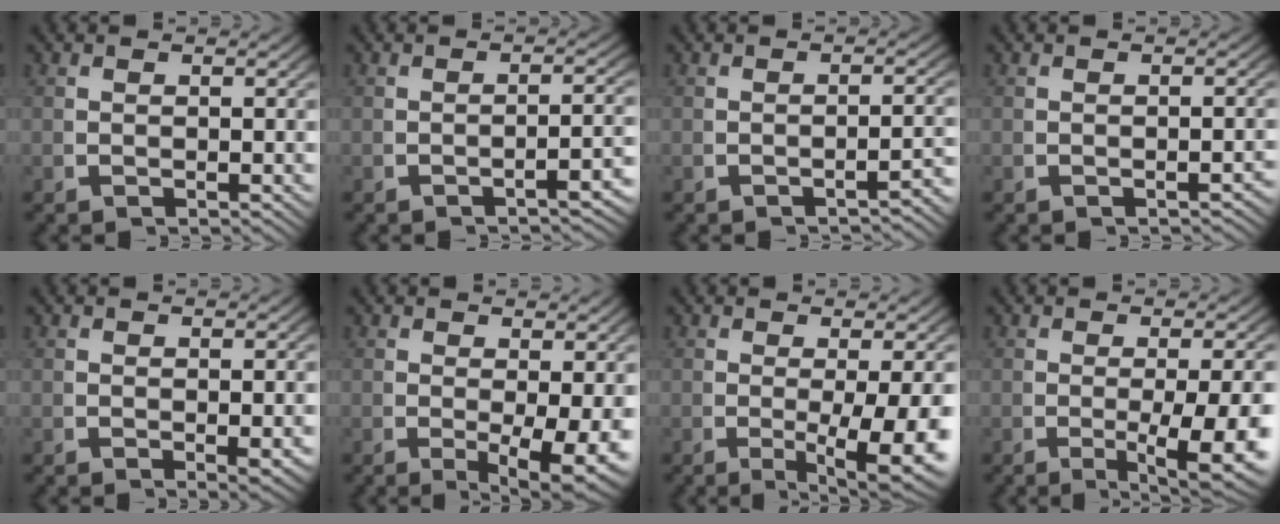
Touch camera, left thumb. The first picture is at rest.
{"total": 2.7, "force": [-1.6, 0.4, 2.1], "torque": [-0.031, 0.002, -0.021]}
{"total": 2.6, "force": [-2.0, 0.2, 1.6], "torque": [-0.026, 0.000, -0.025]}
{"total": 1.0, "force": [-0.9, 0.1, 0.5], "torque": [-0.010, 0.002, -0.013]}
{"total": 1.7, "force": [0.0, 0.6, 1.5], "torque": [-0.021, -0.005, 0.003]}
{"total": 5.5, "force": [-0.6, 2.7, 4.8], "torque": [-0.077, -0.027, 0.002]}
{"total": 6.6, "force": [-1.0, 2.6, 6.0], "torque": [-0.097, -0.019, -0.006]}
{"total": 7.0, "force": [-1.7, 2.6, 6.2], "torque": [-0.099, -0.017, -0.016]}